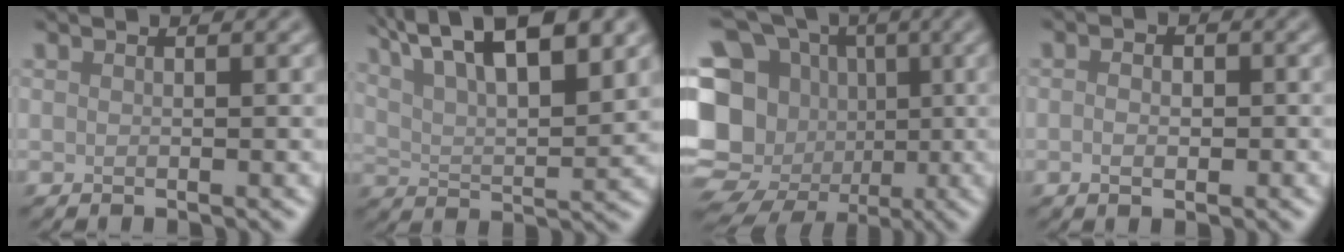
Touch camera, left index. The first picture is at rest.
{"total": 12.7, "force": [8.1, 4.2, 8.8], "torque": [-0.128, 0.037, 0.093]}
{"total": 17.8, "force": [-4.5, 15.3, 8.0], "torque": [-0.176, 0.000, -0.089]}
{"total": 2.3, "force": [-0.1, 1.5, 1.7], "torque": [-0.012, 0.003, -0.011]}